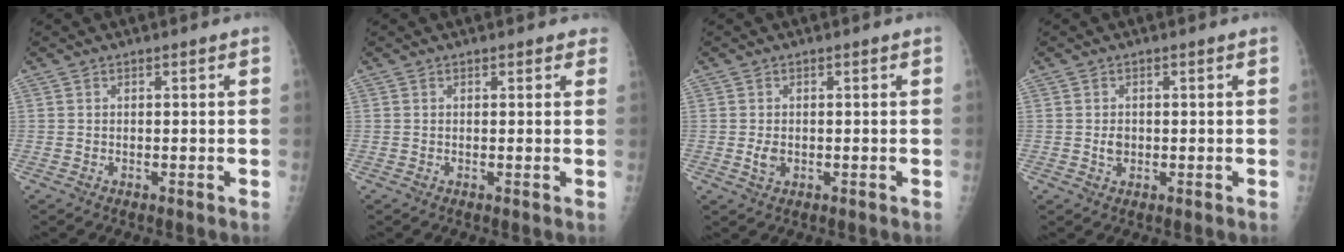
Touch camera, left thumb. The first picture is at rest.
{"total": 1.9, "force": [1.5, 0.9, 0.6], "torque": [0.013, -0.001, 0.007]}
{"total": 2.0, "force": [-0.3, 1.4, 1.4], "torque": [-0.024, -0.001, -0.001]}
{"total": 1.7, "force": [-0.1, 1.4, 1.0], "torque": [-0.011, 0.001, 0.002]}